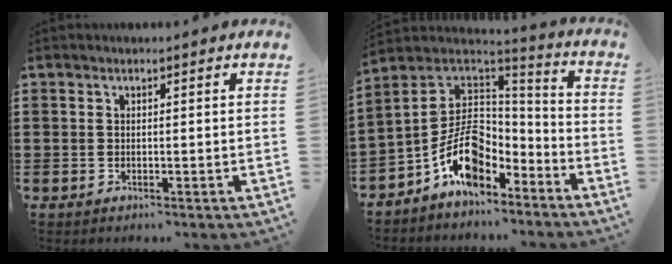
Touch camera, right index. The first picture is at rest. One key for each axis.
{"total": 11.6, "fx": -5.2, "fy": 7.1, "fz": 7.4, "tx": -0.166, "ty": 0.015, "tz": -0.102}